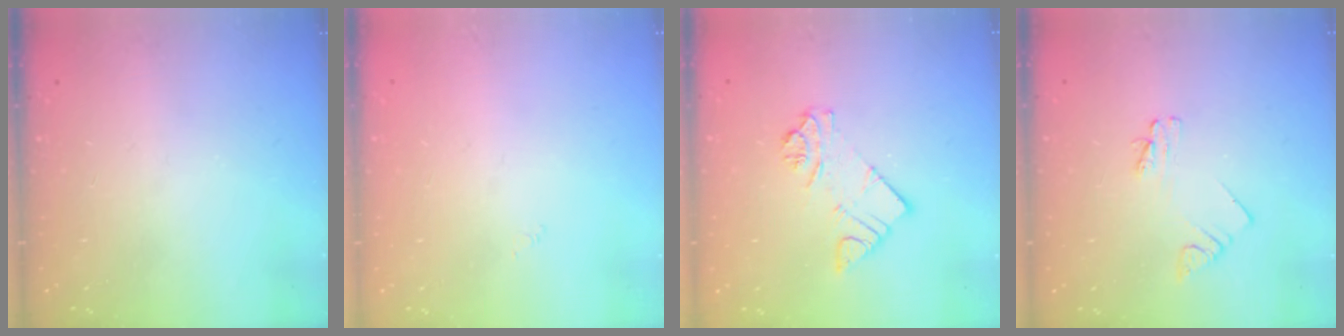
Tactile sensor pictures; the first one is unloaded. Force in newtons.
{"total": 0.6, "press": 0.5, "slide": 0.2}
{"total": 7.8, "press": 7.8, "slide": 0.8}
{"total": 2.4, "press": 2.4, "slide": 0.3}